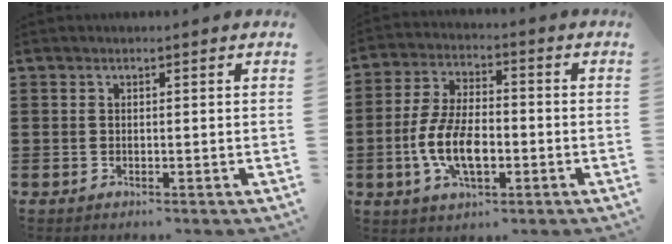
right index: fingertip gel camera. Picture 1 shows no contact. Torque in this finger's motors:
{"motor_torque": [1.07, 1.07, 0.28, 0.01]}